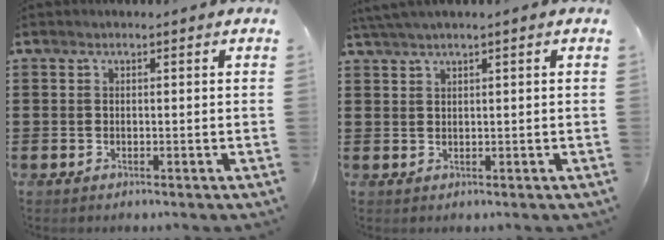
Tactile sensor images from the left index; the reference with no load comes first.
{"total": 1.5, "force": [0.9, -0.3, 1.1], "torque": [-0.020, -0.004, 0.017]}